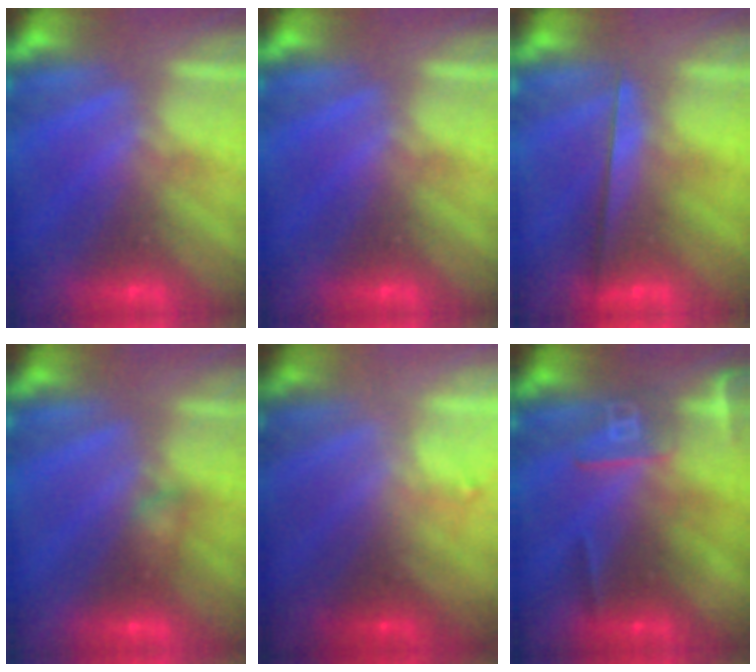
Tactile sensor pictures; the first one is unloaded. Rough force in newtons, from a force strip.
{"total": 0.0}
{"total": 2.2}
{"total": 2.2}
{"total": 7.4}
{"total": 2.7}